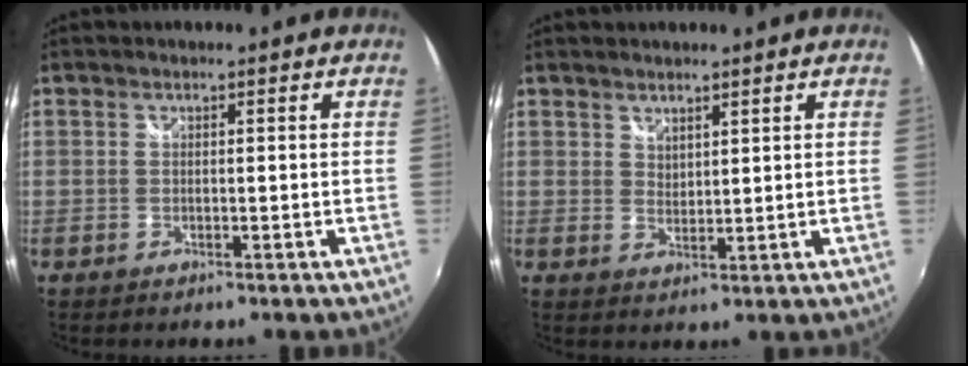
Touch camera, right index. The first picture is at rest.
{"total": 2.6, "force": [2.3, 1.1, 0.6], "torque": [-0.004, 0.003, 0.041]}